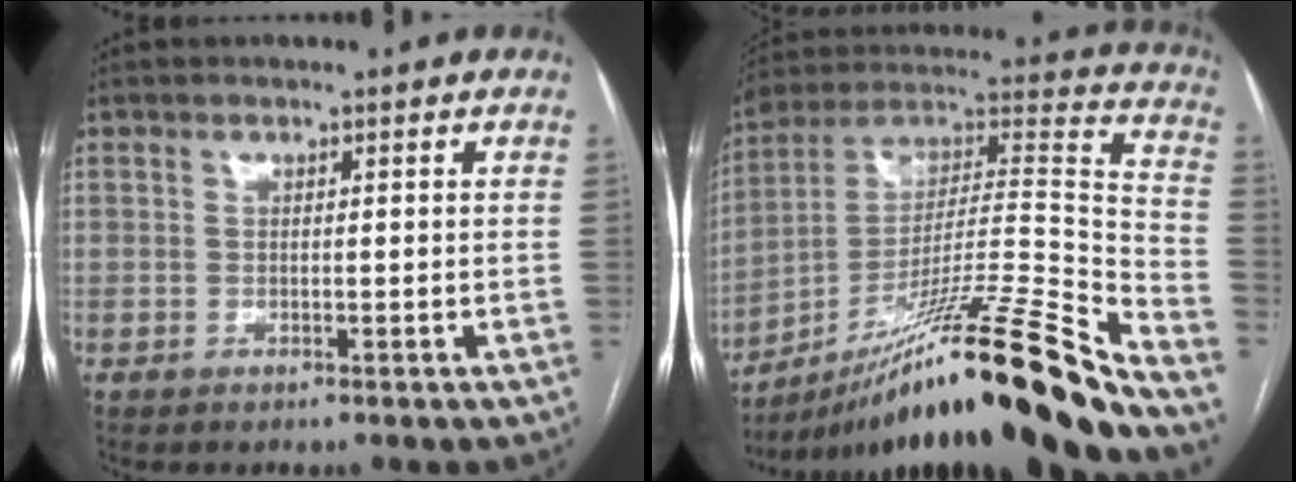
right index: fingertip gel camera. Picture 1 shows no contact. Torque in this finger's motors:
{"motor_torque": [1.27, -0.88, 0.51, 0.21]}